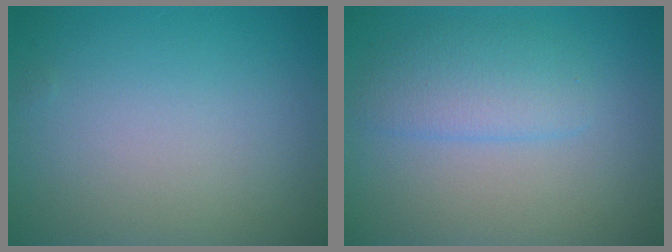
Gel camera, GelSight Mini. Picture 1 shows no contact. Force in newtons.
{"total": 2.8, "press": 2.8, "slide": 0.1}